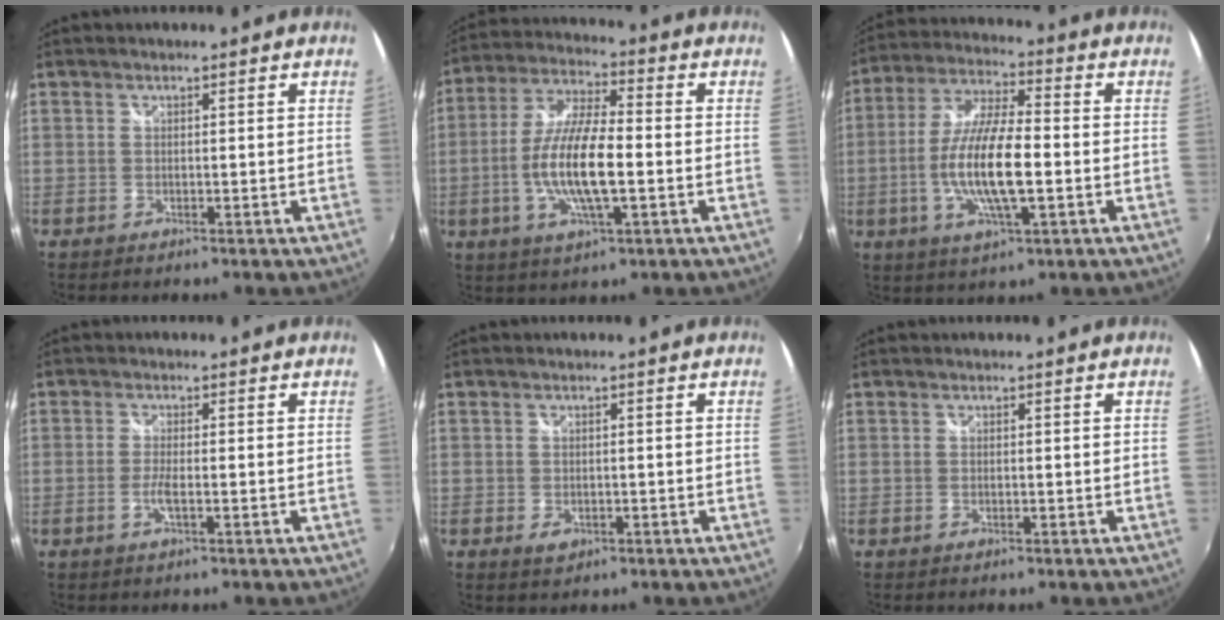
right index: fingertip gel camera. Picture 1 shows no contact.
{"total": 13.4, "force": [-2.6, 3.6, 12.6], "torque": [-0.258, -0.004, -0.050]}
{"total": 14.0, "force": [-2.7, 3.6, 13.3], "torque": [-0.268, -0.005, -0.052]}
{"total": 2.4, "force": [-0.9, 0.2, 2.3], "torque": [-0.049, -0.004, -0.018]}
{"total": 2.0, "force": [-0.7, 1.6, 1.0], "torque": [-0.015, -0.001, -0.010]}
{"total": 0.0}